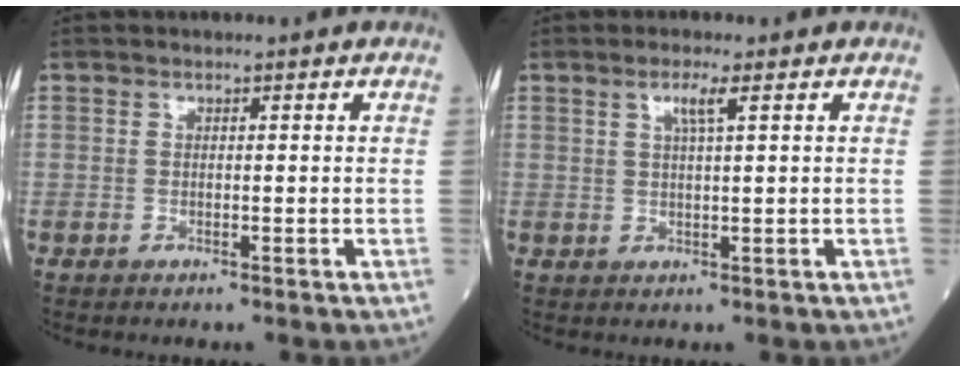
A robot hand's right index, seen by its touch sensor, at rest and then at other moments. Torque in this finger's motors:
{"motor_torque": [0.27, 0.21, 0.18, 0.05]}